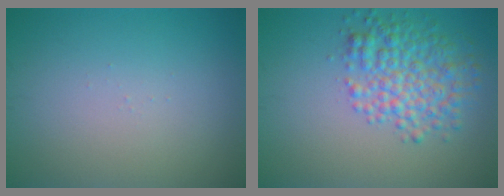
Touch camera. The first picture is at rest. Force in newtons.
{"total": 5.2, "press": 5.2, "slide": 0.0}